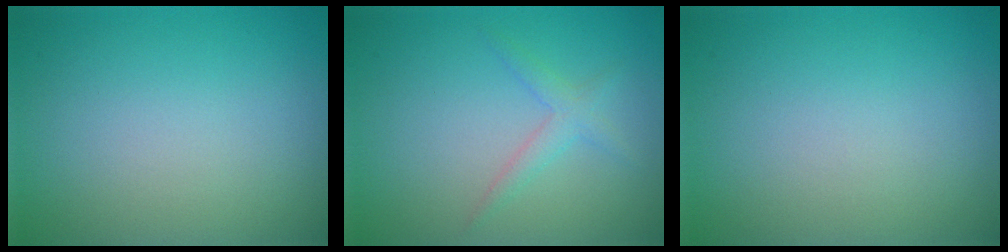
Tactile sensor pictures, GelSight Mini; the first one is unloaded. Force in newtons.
{"total": 1.7, "press": 1.7, "slide": 0.1}
{"total": 0.0}